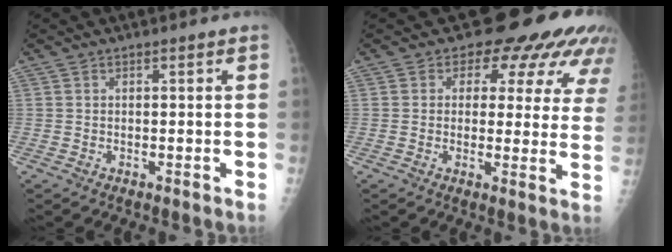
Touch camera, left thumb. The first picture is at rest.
{"total": 14.1, "force": [9.0, 8.1, 7.4], "torque": [-0.035, -0.029, 0.080]}